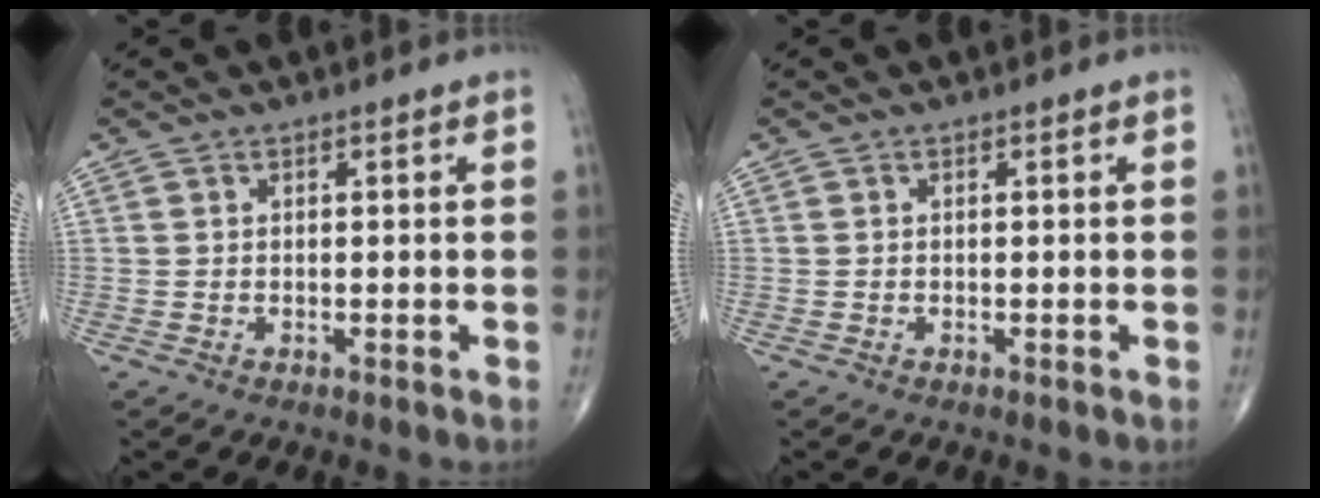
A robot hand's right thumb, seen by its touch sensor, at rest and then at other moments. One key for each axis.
{"total": 0.0}